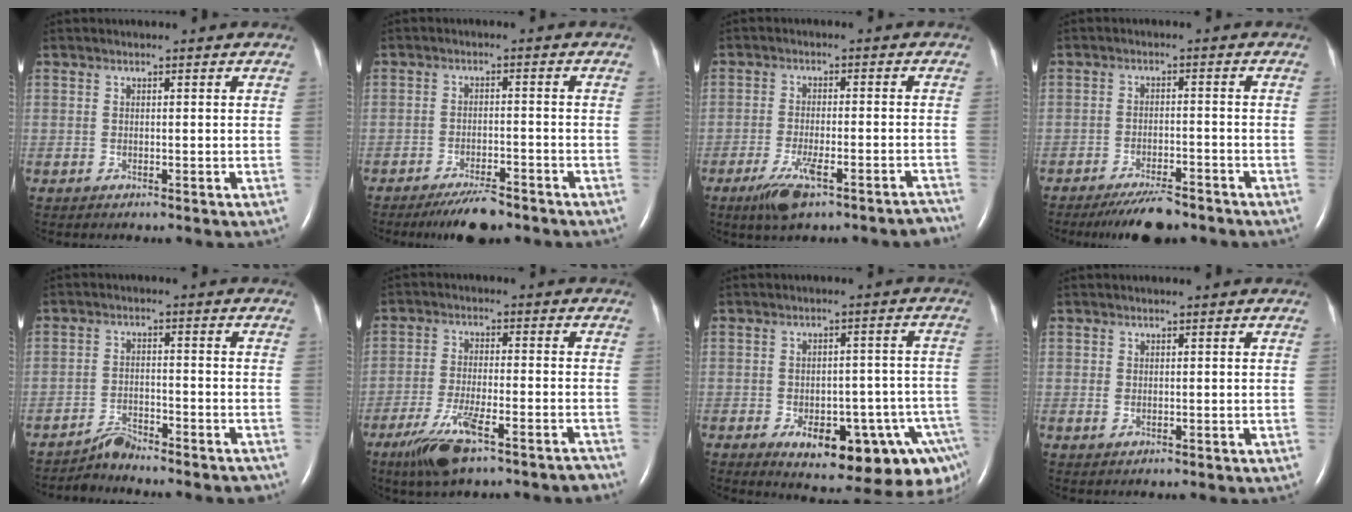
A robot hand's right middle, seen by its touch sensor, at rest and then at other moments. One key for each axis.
{"total": 5.7, "fx": -4.6, "fy": 1.3, "fz": 3.0, "tx": -0.057, "ty": -0.007, "tz": -0.076}
{"total": 8.4, "fx": -6.2, "fy": 1.4, "fz": 5.5, "tx": -0.080, "ty": -0.006, "tz": -0.100}
{"total": 6.4, "fx": -5.4, "fy": 1.4, "fz": 3.2, "tx": -0.056, "ty": -0.012, "tz": -0.090}
{"total": 4.9, "fx": -4.8, "fy": 0.7, "fz": 0.6, "tx": -0.005, "ty": -0.004, "tz": -0.078}
{"total": 10.6, "fx": -7.6, "fy": 1.6, "fz": 7.2, "tx": -0.128, "ty": -0.016, "tz": -0.128}
{"total": 17.0, "fx": -8.8, "fy": 5.9, "fz": 13.3, "tx": -0.090, "ty": 0.025, "tz": -0.101}
{"total": 1.0, "fx": 0.1, "fy": 0.8, "fz": 0.6, "tx": -0.013, "ty": -0.001, "tz": 0.004}